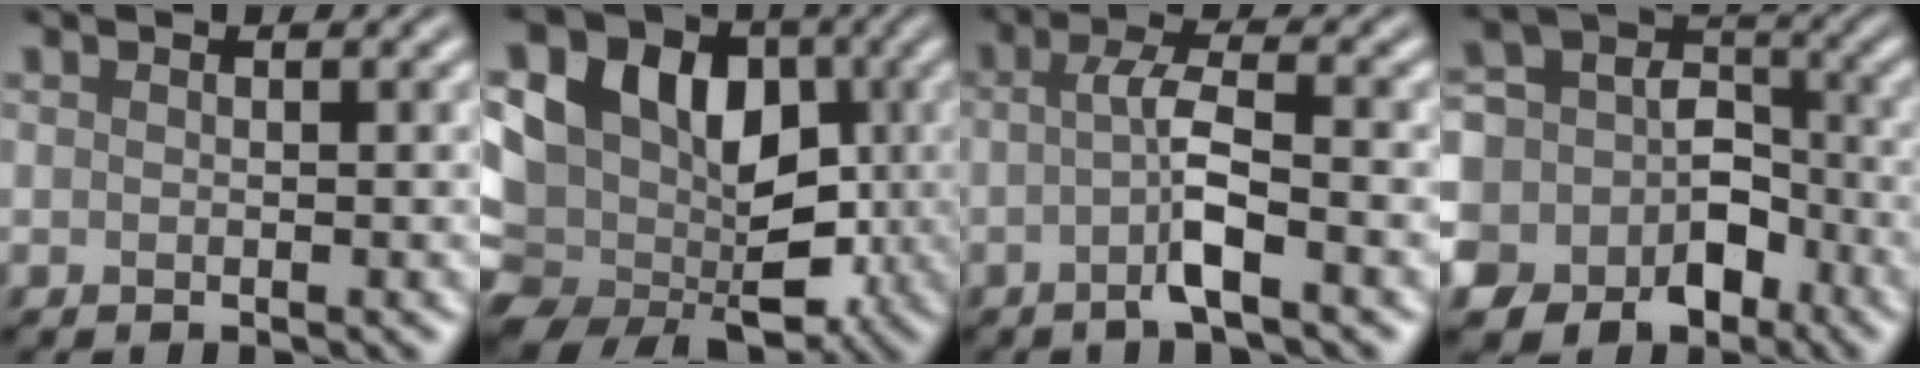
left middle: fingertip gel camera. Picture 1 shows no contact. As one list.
[{"total": 16.7, "force": [-0.1, 13.6, 9.6], "torque": [-0.164, 0.022, -0.004]}, {"total": 4.0, "force": [-1.0, 0.6, 3.8], "torque": [-0.070, 0.006, -0.029]}, {"total": 13.9, "force": [-6.5, 11.7, 3.7], "torque": [-0.093, -0.015, -0.108]}]